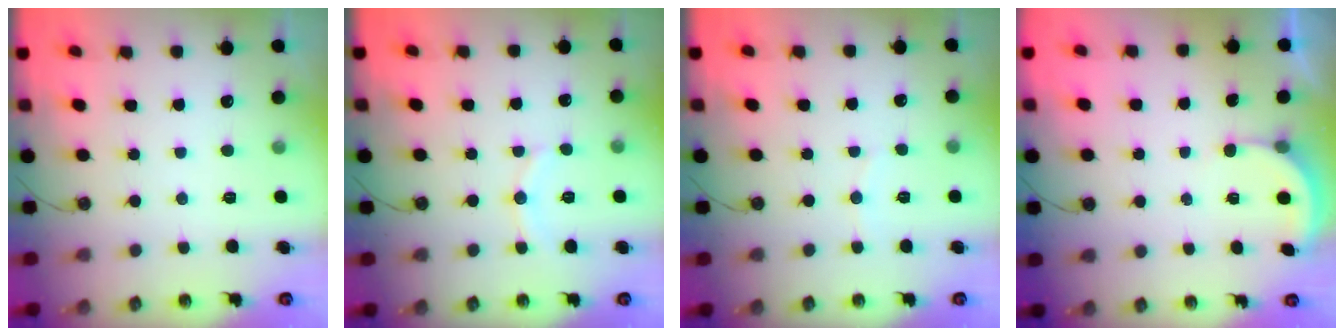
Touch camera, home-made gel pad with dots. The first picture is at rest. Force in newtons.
{"total": 8.0, "press": 8.0, "slide": 0.6}
{"total": 3.1, "press": 3.1, "slide": 0.3}
{"total": 1.6, "press": 1.6, "slide": 0.3}